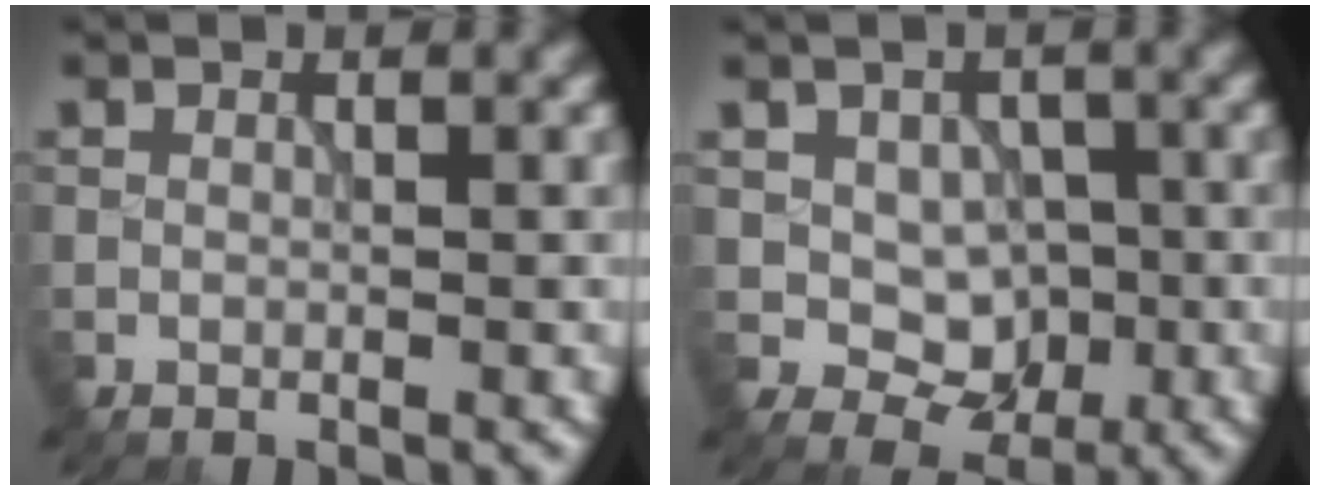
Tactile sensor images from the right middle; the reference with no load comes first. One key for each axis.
{"total": 4.3, "fx": 0.0, "fy": 3.5, "fz": 2.5, "tx": -0.034, "ty": -0.005, "tz": 0.004}